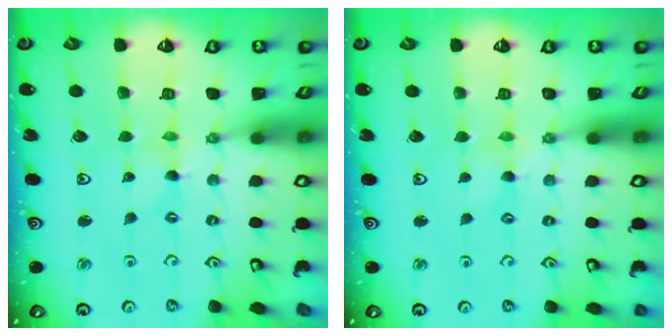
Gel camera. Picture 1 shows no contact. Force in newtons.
{"total": 1.6, "press": 1.6, "slide": 0.3}